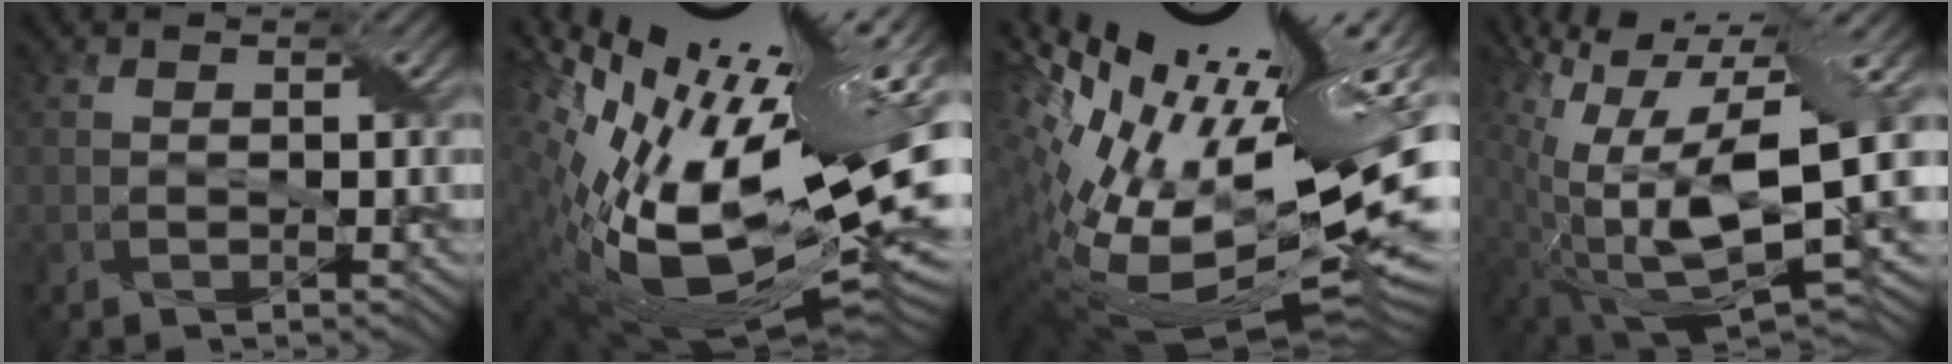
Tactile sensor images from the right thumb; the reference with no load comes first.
{"total": 21.4, "force": [1.9, 10.2, 18.7], "torque": [-0.345, -0.003, 0.057]}
{"total": 19.7, "force": [2.9, 9.3, 17.1], "torque": [-0.300, -0.007, 0.074]}
{"total": 14.8, "force": [3.5, 6.1, 13.0], "torque": [-0.270, -0.016, 0.072]}